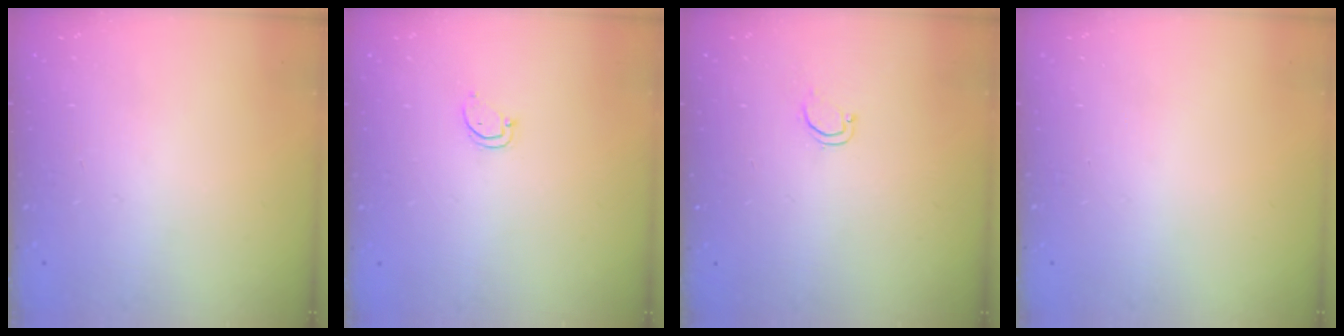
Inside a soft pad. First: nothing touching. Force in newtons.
{"total": 2.6, "press": 2.6, "slide": 0.3}
{"total": 2.8, "press": 2.8, "slide": 0.2}
{"total": 0.0}